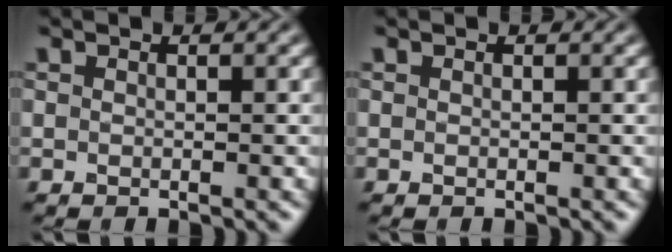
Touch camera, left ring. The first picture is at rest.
{"total": 0.0}